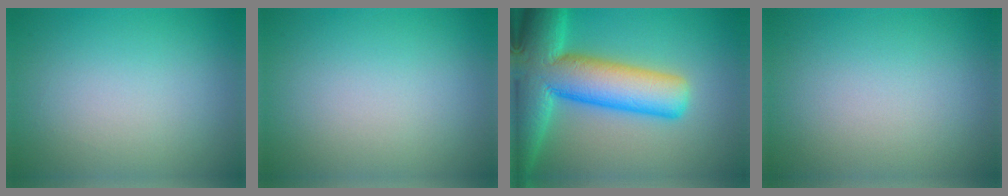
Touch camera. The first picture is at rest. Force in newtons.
{"total": 0.0}
{"total": 13.4, "press": 13.4, "slide": 0.7}
{"total": 0.0}